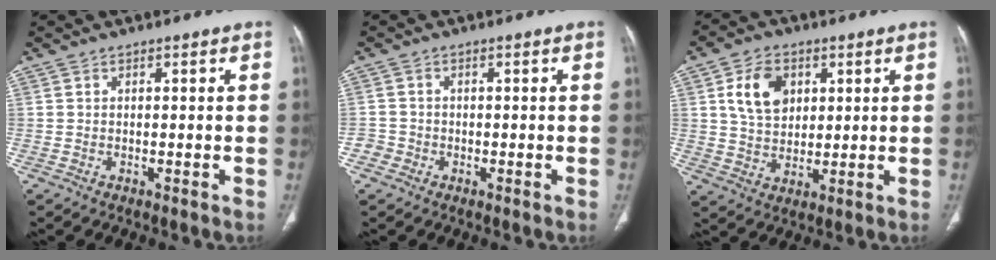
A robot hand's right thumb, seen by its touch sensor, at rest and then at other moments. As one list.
[{"total": 2.1, "force": [-1.0, 1.8, 0.1], "torque": [0.003, 0.012, -0.026]}, {"total": 9.5, "force": [3.1, 6.8, 5.8], "torque": [-0.082, -0.011, 0.061]}]